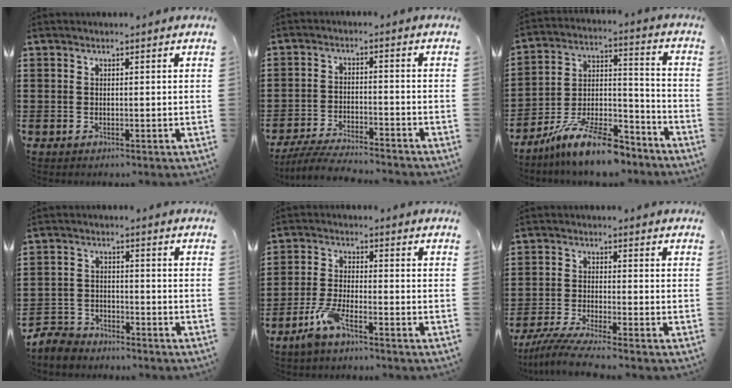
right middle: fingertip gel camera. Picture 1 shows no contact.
{"total": 5.4, "force": [-5.1, 0.2, 1.6], "torque": [-0.039, -0.007, -0.102]}
{"total": 12.6, "force": [-10.5, 2.4, 6.6], "torque": [-0.123, 0.034, -0.199]}
{"total": 4.9, "force": [-4.8, 1.0, 0.4], "torque": [-0.024, 0.003, -0.101]}
{"total": 5.4, "force": [-3.7, 1.2, 3.8], "torque": [-0.097, -0.007, -0.074]}
{"total": 4.6, "force": [-4.1, -0.4, 2.1], "torque": [-0.065, -0.024, -0.084]}